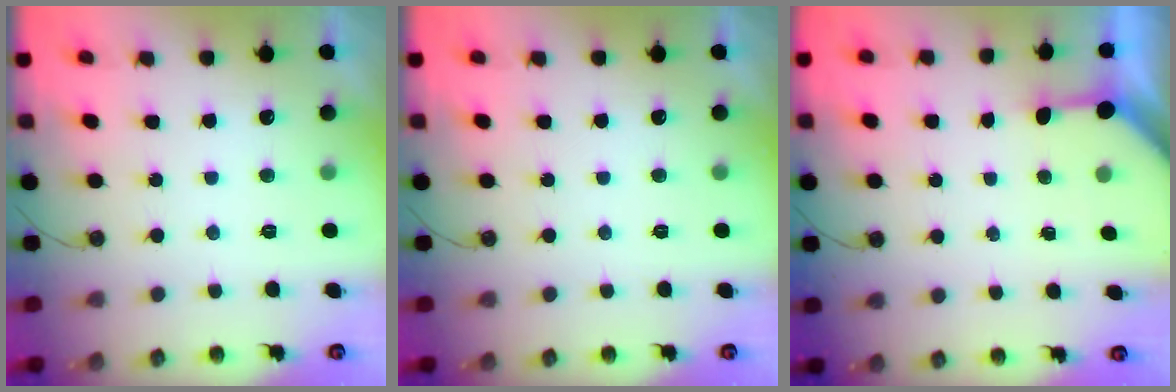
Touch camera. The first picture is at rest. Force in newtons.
{"total": 0.0}
{"total": 3.5, "press": 3.5, "slide": 0.3}